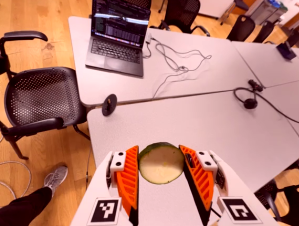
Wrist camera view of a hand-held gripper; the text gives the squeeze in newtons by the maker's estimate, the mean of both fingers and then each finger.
{"total": 8.2, "left": 7.8, "right": 8.5}